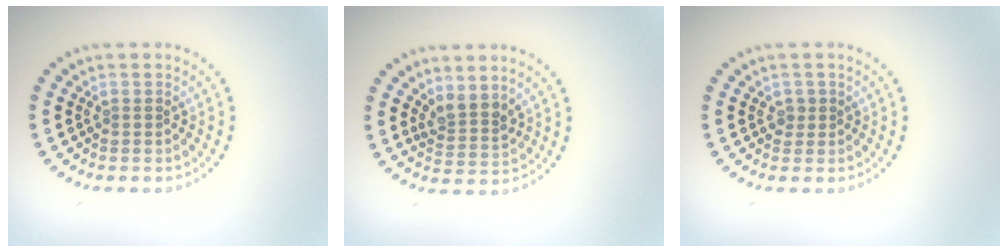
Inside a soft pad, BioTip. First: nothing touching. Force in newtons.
{"total": 2.4, "press": 1.9, "slide": 1.5}
{"total": 0.9, "press": 0.8, "slide": 0.5}